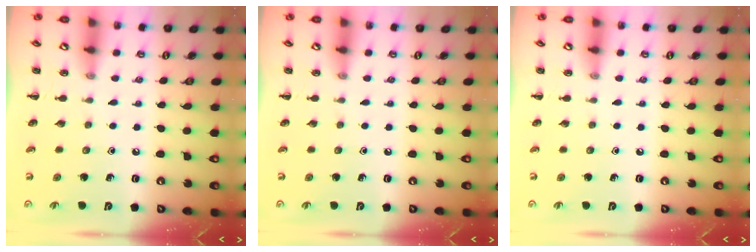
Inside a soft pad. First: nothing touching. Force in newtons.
{"total": 0.0}
{"total": 0.0}